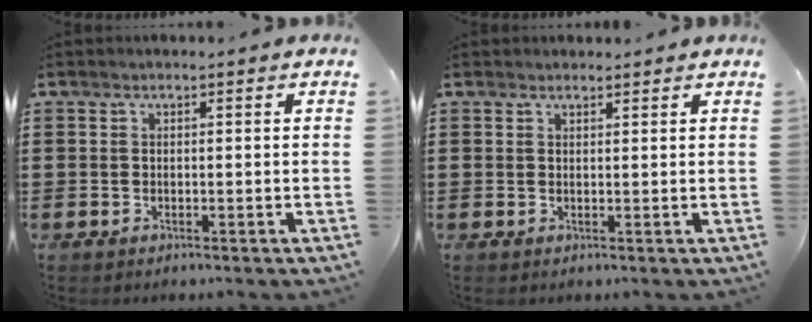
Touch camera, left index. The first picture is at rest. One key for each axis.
{"total": 1.1, "fx": 1.1, "fy": 0.3, "fz": 0.1, "tx": -0.003, "ty": 0.001, "tz": 0.022}